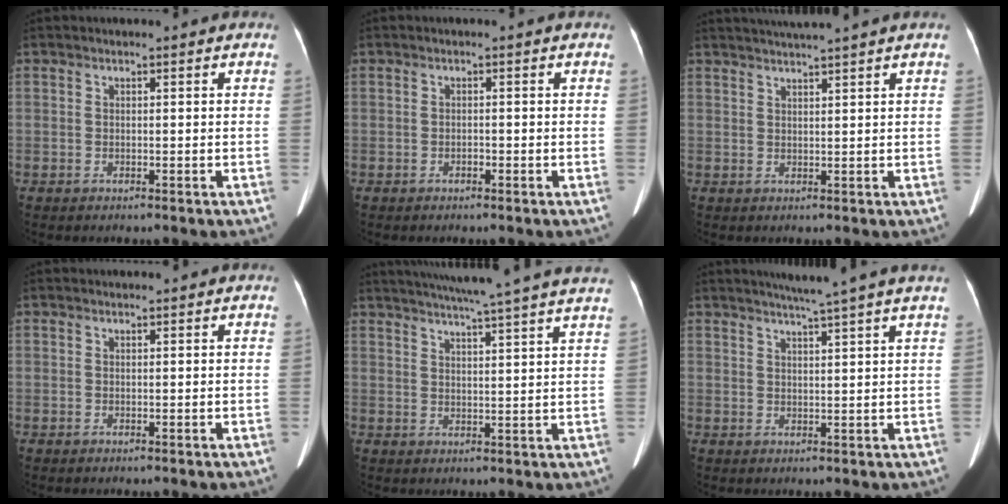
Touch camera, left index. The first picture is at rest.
{"total": 0.6, "force": [-0.4, 0.2, 0.3], "torque": [-0.008, -0.001, -0.007]}
{"total": 5.1, "force": [4.5, -1.5, 2.1], "torque": [-0.029, 0.015, 0.069]}
{"total": 0.8, "force": [0.8, 0.1, 0.1], "torque": [-0.010, 0.009, 0.011]}
{"total": 18.9, "force": [16.6, -1.4, 9.0], "torque": [-0.150, -0.012, 0.211]}
{"total": 7.0, "force": [5.7, -1.7, 3.7], "torque": [-0.052, 0.006, 0.071]}